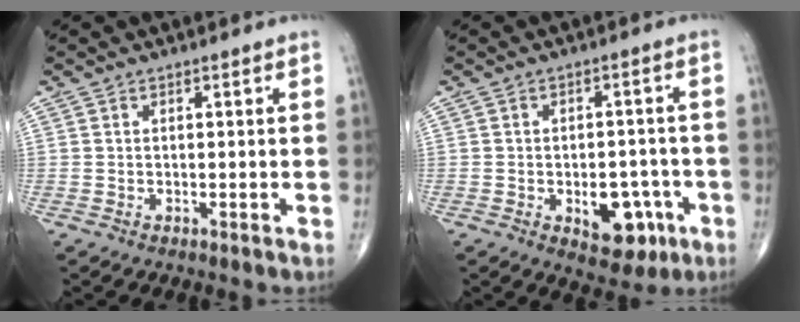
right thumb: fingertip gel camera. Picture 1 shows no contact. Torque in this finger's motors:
{"motor_torque": [2.68, 1.82, 0.85, -0.17, 0.15]}